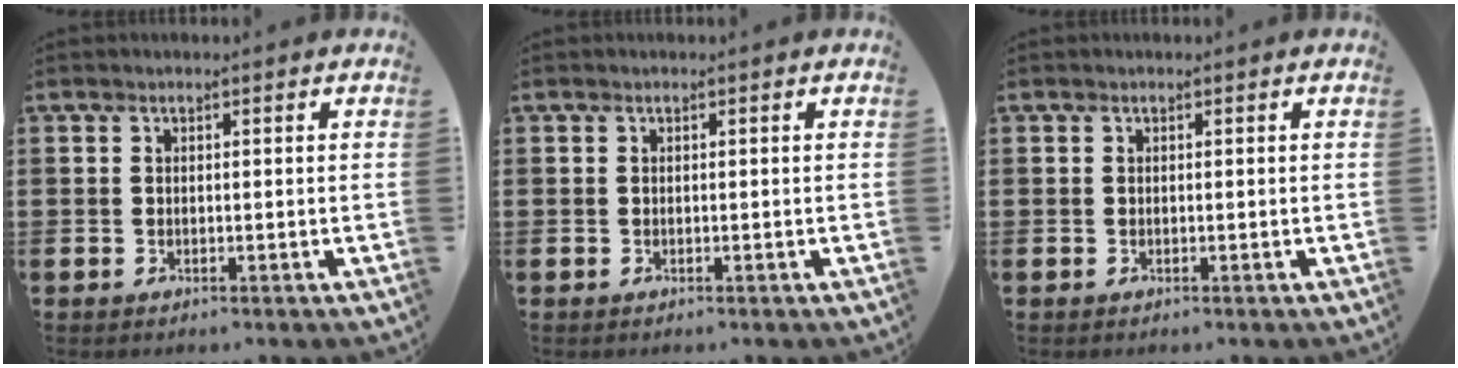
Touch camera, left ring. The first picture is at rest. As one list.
[{"total": 0.0}, {"total": 0.0}]